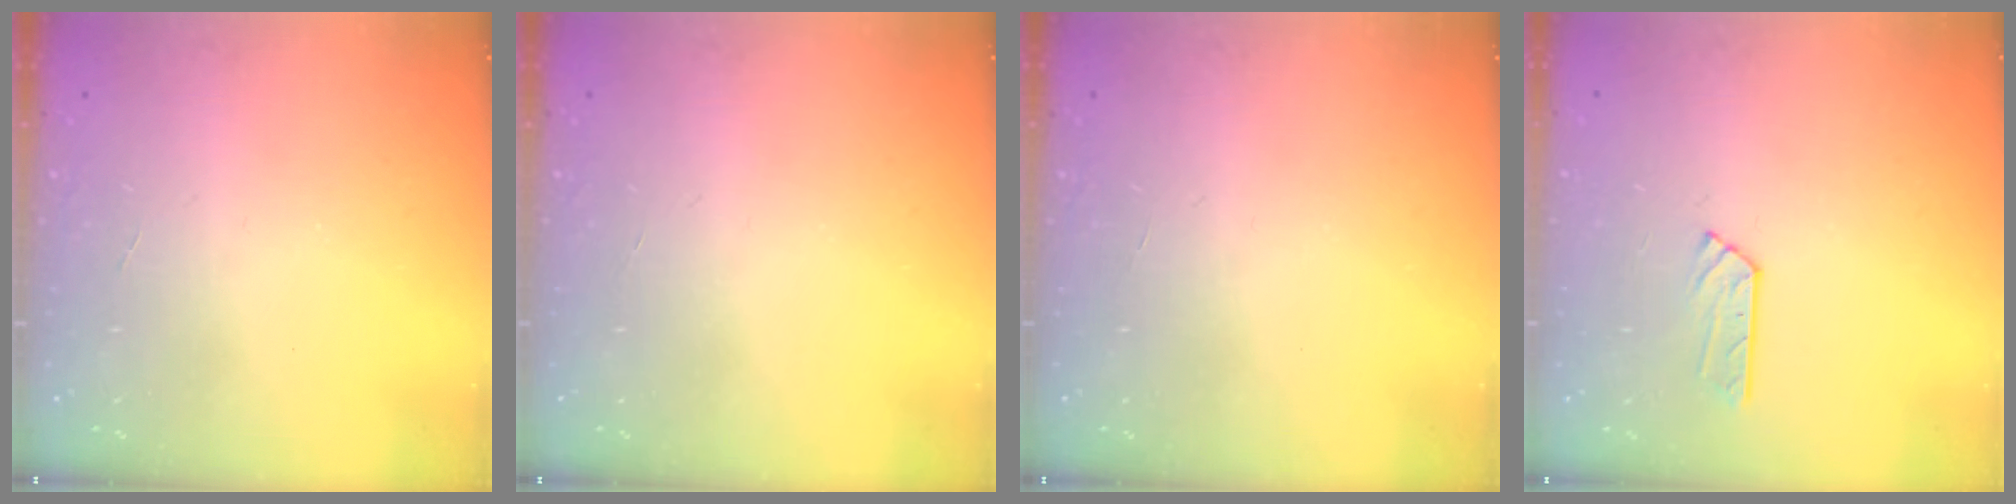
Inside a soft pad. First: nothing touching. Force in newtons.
{"total": 0.0}
{"total": 0.0}
{"total": 3.0, "press": 3.0, "slide": 0.4}